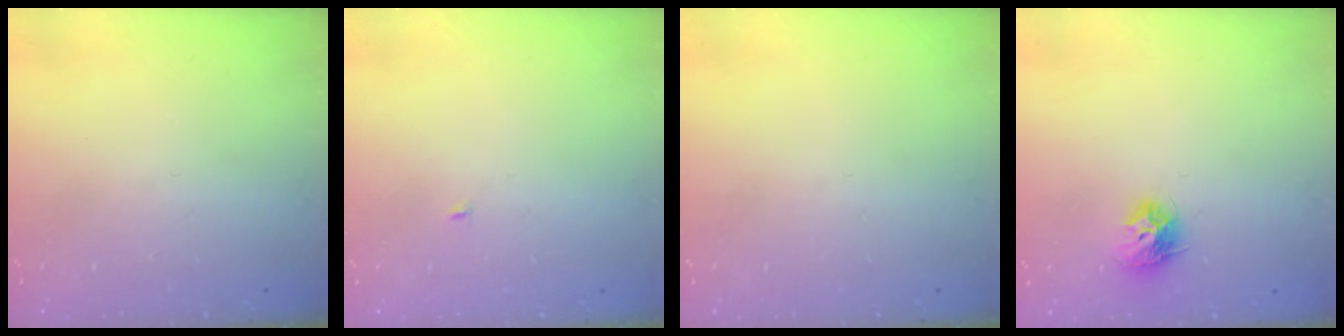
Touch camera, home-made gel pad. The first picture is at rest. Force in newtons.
{"total": 1.9, "press": 1.9, "slide": 0.2}
{"total": 0.0}
{"total": 8.9, "press": 8.9, "slide": 0.1}